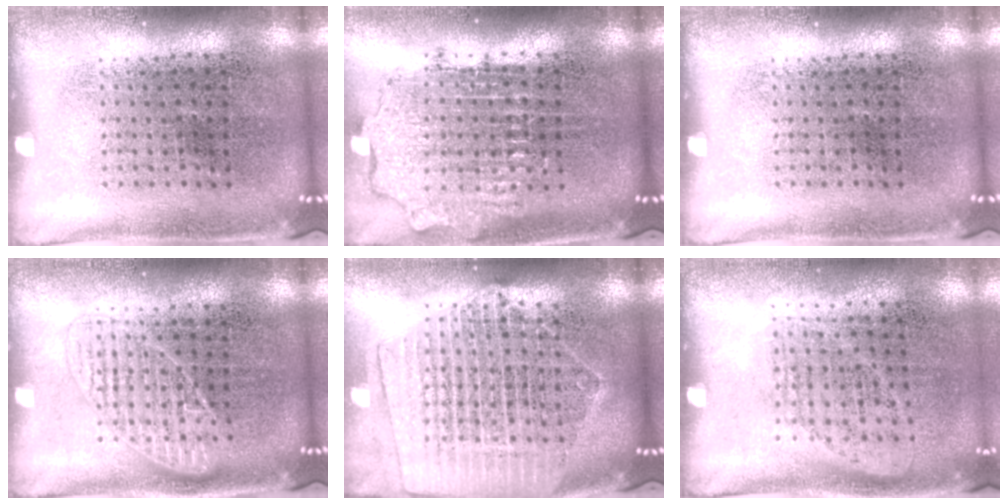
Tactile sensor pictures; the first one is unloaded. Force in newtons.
{"total": 1.9, "press": 1.5, "slide": 1.1}
{"total": 0.0}
{"total": 2.3, "press": 2.2, "slide": 0.3}
{"total": 2.1, "press": 1.9, "slide": 0.9}
{"total": 1.0, "press": 0.9, "slide": 0.5}